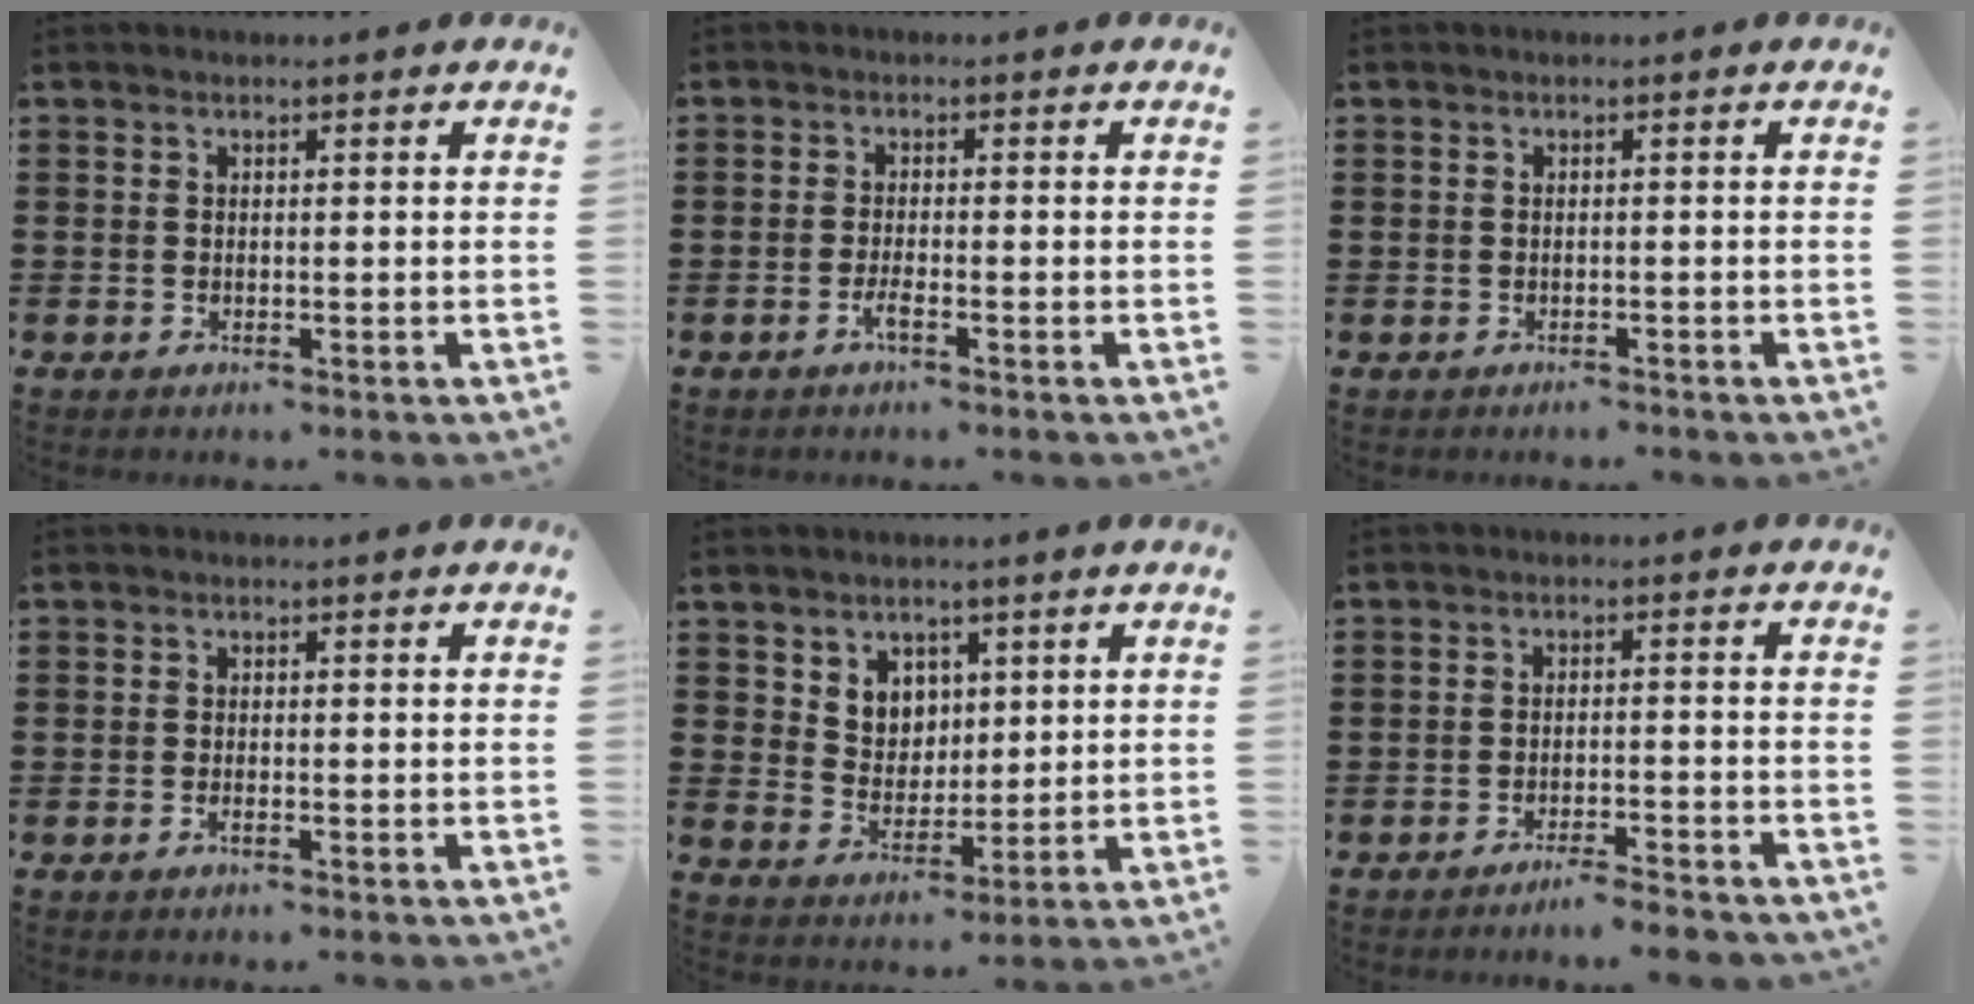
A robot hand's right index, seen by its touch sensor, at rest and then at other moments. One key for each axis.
{"total": 1.9, "fx": -1.1, "fy": 0.2, "fz": 1.6, "tx": -0.035, "ty": -0.005, "tz": -0.022}
{"total": 0.8, "fx": -0.7, "fy": 0.4, "fz": -0.1, "tx": -0.001, "ty": 0.004, "tz": -0.017}
{"total": 0.8, "fx": -0.5, "fy": 0.1, "fz": 0.6, "tx": -0.013, "ty": -0.004, "tz": -0.008}
{"total": 4.9, "fx": 2.8, "fy": 3.9, "fz": 0.6, "tx": -0.026, "ty": 0.002, "tz": 0.050}
{"total": 3.0, "fx": -2.8, "fy": -0.2, "fz": 1.0, "tx": -0.019, "ty": 0.000, "tz": -0.057}